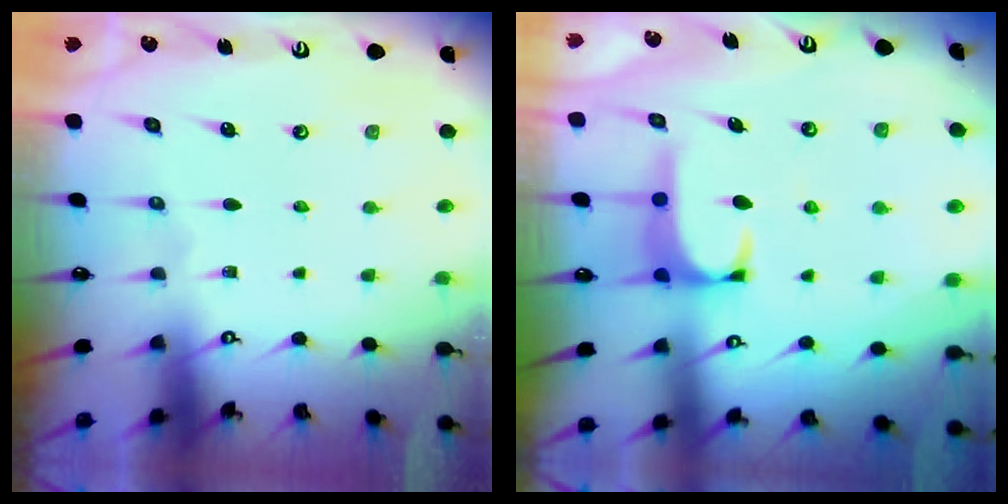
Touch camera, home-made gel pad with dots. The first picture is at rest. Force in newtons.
{"total": 1.4, "press": 1.3, "slide": 0.5}